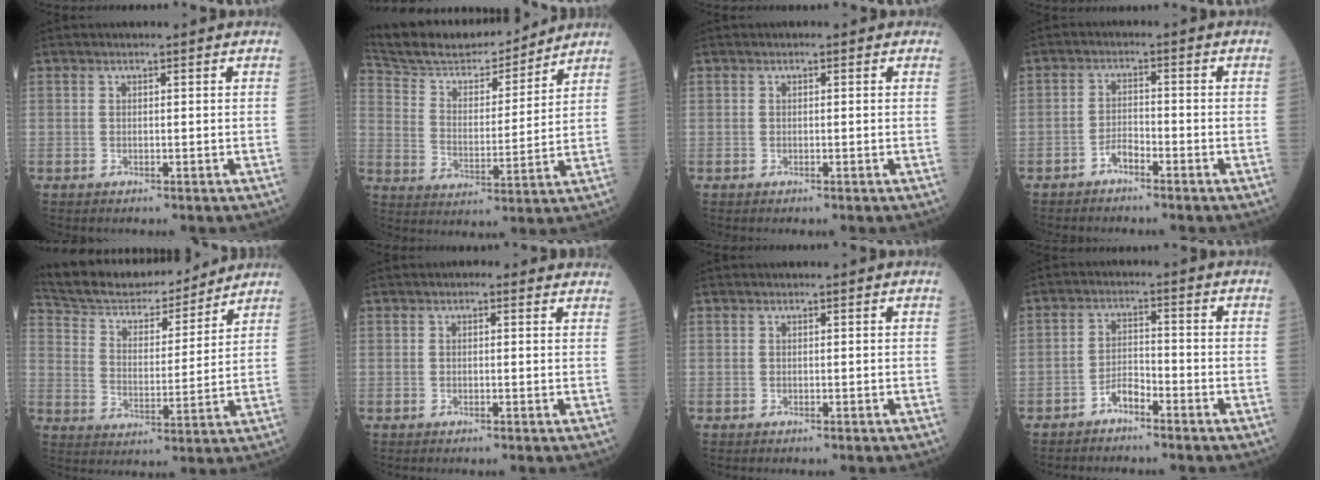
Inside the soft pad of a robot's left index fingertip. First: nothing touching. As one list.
[{"total": 18.3, "force": [17.0, 3.3, 5.9], "torque": [-0.107, 0.012, 0.284]}, {"total": 0.0}, {"total": 2.3, "force": [-1.9, 0.6, 1.2], "torque": [-0.022, 0.002, -0.038]}, {"total": 19.5, "force": [17.9, 4.6, 6.1], "torque": [-0.112, 0.015, 0.285]}, {"total": 2.7, "force": [2.1, 1.2, 1.3], "torque": [-0.008, 0.015, 0.010]}, {"total": 0.0}, {"total": 3.1, "force": [-2.5, 0.9, 1.5], "torque": [-0.028, 0.003, -0.049]}]